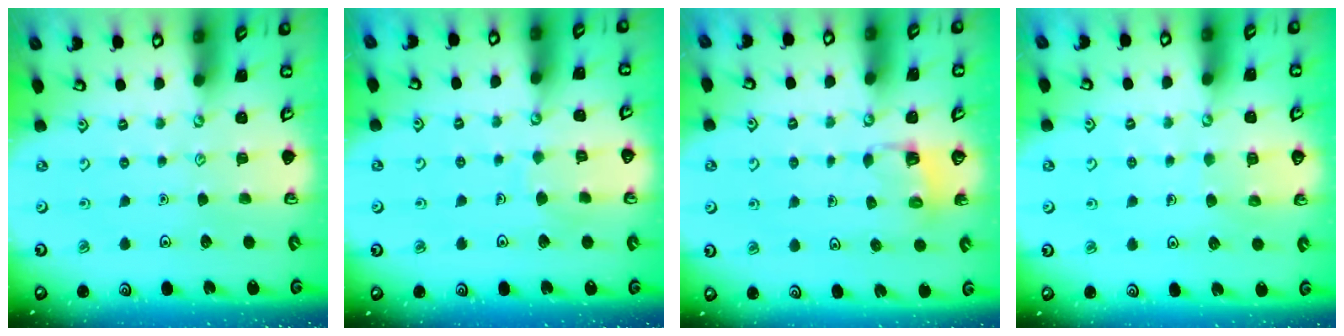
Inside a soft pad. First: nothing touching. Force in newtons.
{"total": 6.1, "press": 6.1, "slide": 0.2}
{"total": 3.1, "press": 3.0, "slide": 0.3}
{"total": 6.4, "press": 6.3, "slide": 0.4}